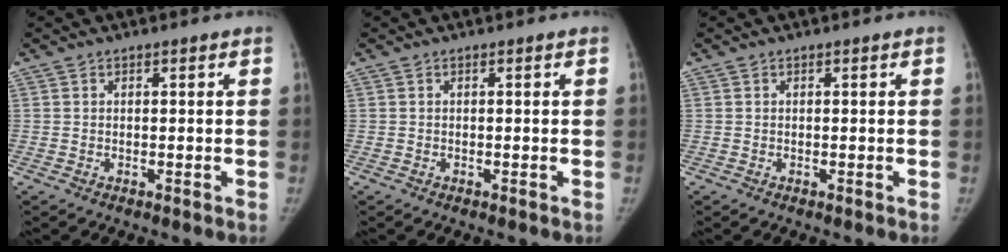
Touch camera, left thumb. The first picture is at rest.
{"total": 0.0}
{"total": 0.0}